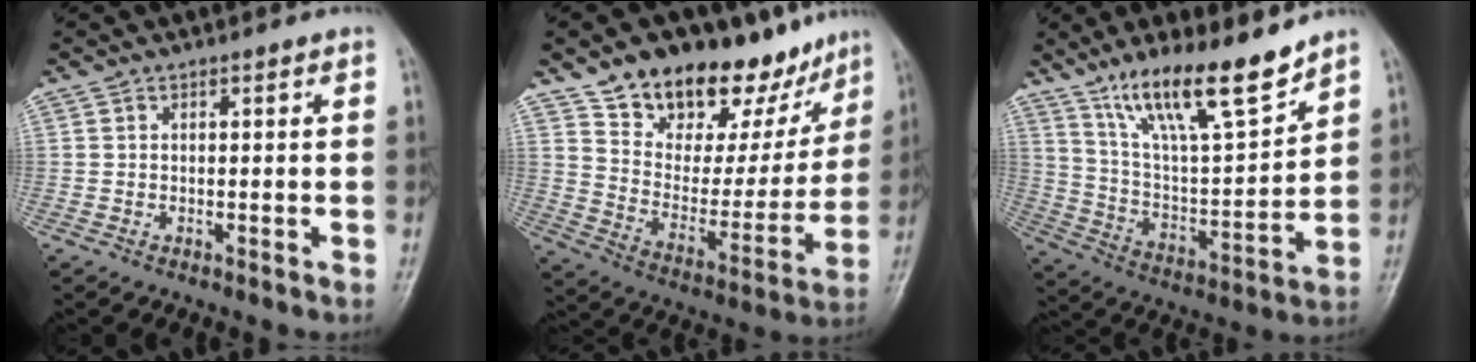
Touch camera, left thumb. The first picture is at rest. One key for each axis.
{"total": 21.9, "fx": 16.0, "fy": 10.8, "fz": 10.2, "tx": -0.094, "ty": -0.077, "tz": 0.257}
{"total": 16.7, "fx": 12.3, "fy": 3.4, "fz": 10.8, "tx": -0.166, "ty": -0.069, "tz": 0.230}